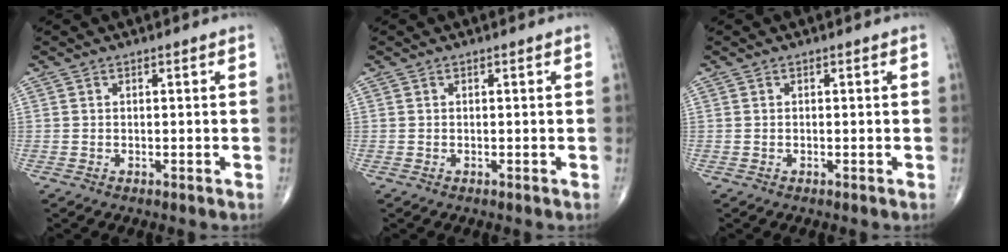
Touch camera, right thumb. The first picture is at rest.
{"total": 0.0}
{"total": 0.0}